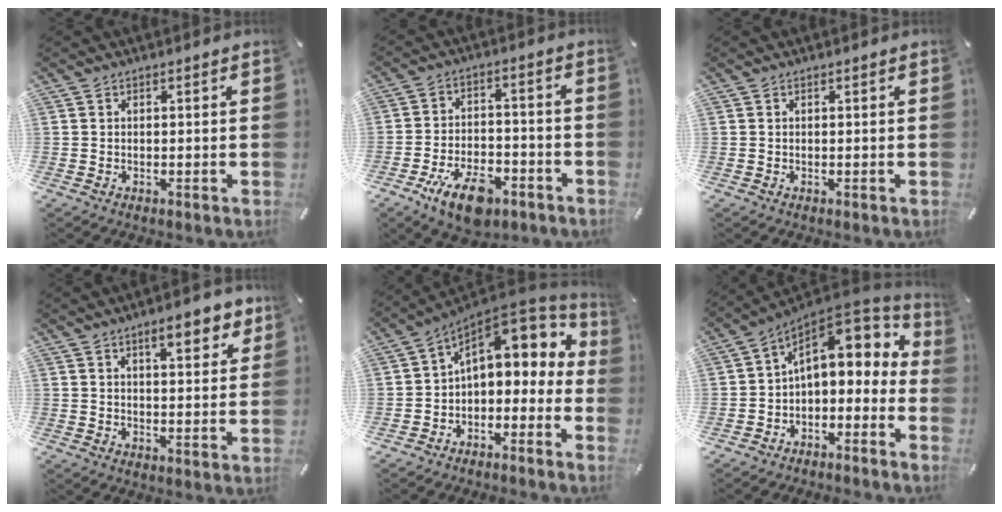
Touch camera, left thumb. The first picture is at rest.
{"total": 11.4, "force": [-6.4, 5.9, 7.4], "torque": [-0.141, 0.035, -0.112]}
{"total": 0.0}
{"total": 8.1, "force": [5.2, 2.8, 5.5], "torque": [-0.071, -0.023, 0.083]}
{"total": 10.8, "force": [4.2, 7.1, 7.0], "torque": [-0.095, -0.036, 0.074]}
{"total": 11.7, "force": [4.0, 7.8, 7.8], "torque": [-0.105, -0.033, 0.071]}